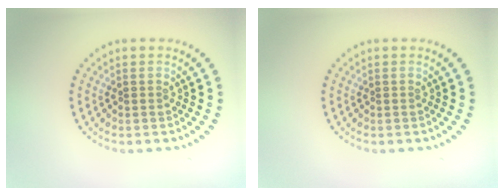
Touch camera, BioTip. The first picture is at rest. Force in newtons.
{"total": 0.0}